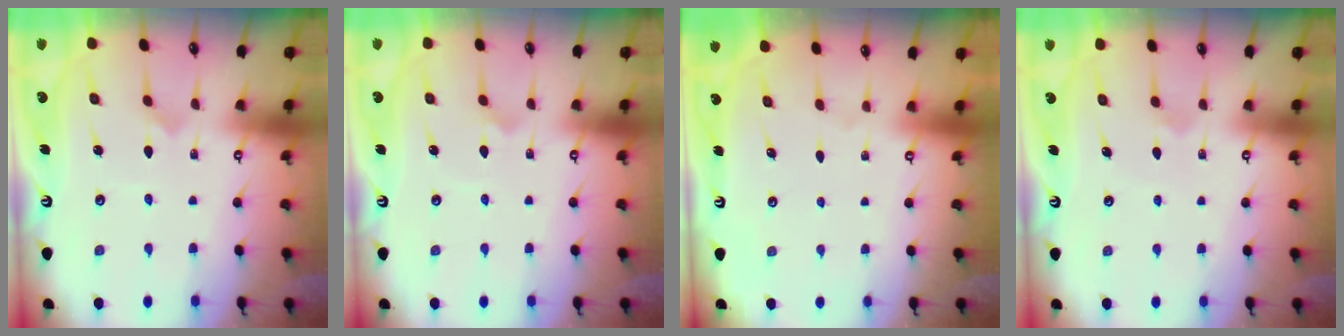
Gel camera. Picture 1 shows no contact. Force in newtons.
{"total": 3.4, "press": 3.4, "slide": 0.3}
{"total": 0.0}
{"total": 3.7, "press": 3.7, "slide": 0.6}